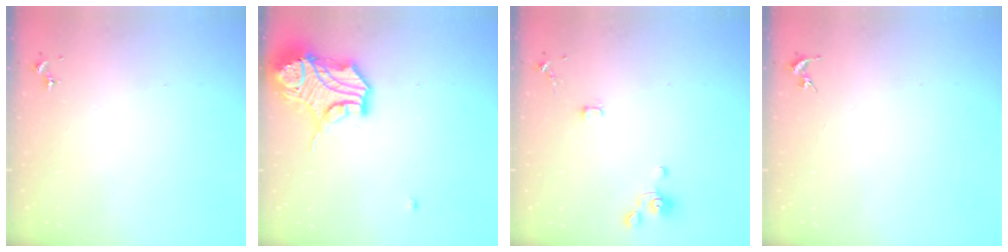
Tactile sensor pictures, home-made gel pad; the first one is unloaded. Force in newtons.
{"total": 16.3, "press": 16.2, "slide": 2.1}
{"total": 4.4, "press": 4.1, "slide": 1.6}
{"total": 0.0}